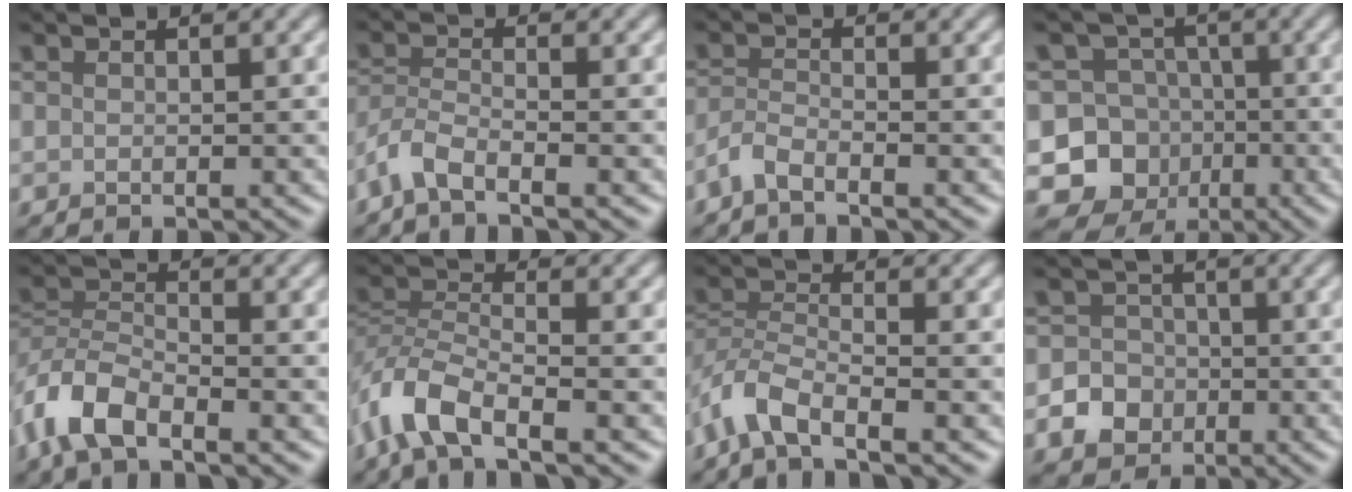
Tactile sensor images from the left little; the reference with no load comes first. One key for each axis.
{"total": 3.2, "fx": -2.4, "fy": 0.7, "fz": 2.0, "tx": -0.045, "ty": -0.004, "tz": -0.061}
{"total": 2.2, "fx": -1.7, "fy": 0.4, "fz": 1.3, "tx": -0.029, "ty": -0.003, "tz": -0.045}
{"total": 8.2, "fx": -2.7, "fy": 7.6, "fz": 1.9, "tx": -0.018, "ty": 0.003, "tz": -0.069}
{"total": 5.4, "fx": -3.6, "fy": 2.3, "fz": 3.4, "tx": -0.071, "ty": -0.003, "tz": -0.082}
{"total": 5.9, "fx": -3.7, "fy": 2.2, "fz": 4.0, "tx": -0.081, "ty": -0.003, "tz": -0.084}
{"total": 4.6, "fx": -3.2, "fy": 1.4, "fz": 3.0, "tx": -0.060, "ty": -0.003, "tz": -0.075}
{"total": 4.3, "fx": -1.7, "fy": 3.8, "fz": 1.1, "tx": 0.005, "ty": -0.003, "tz": -0.045}